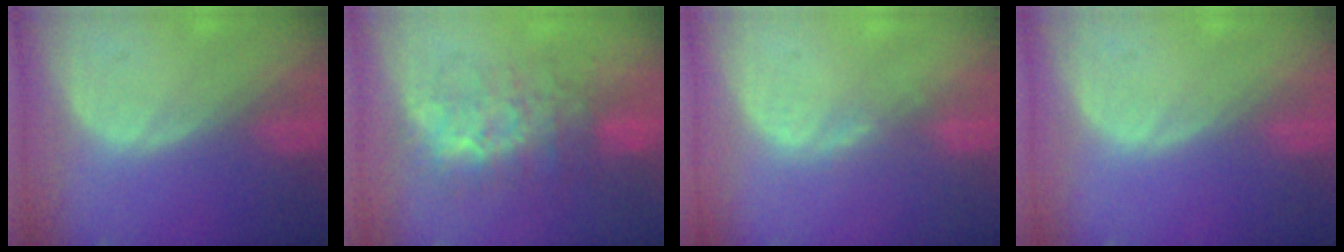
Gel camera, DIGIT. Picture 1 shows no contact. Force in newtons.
{"total": 8.1, "press": 7.8, "slide": 1.9}
{"total": 1.9, "press": 1.5, "slide": 1.1}
{"total": 0.0}